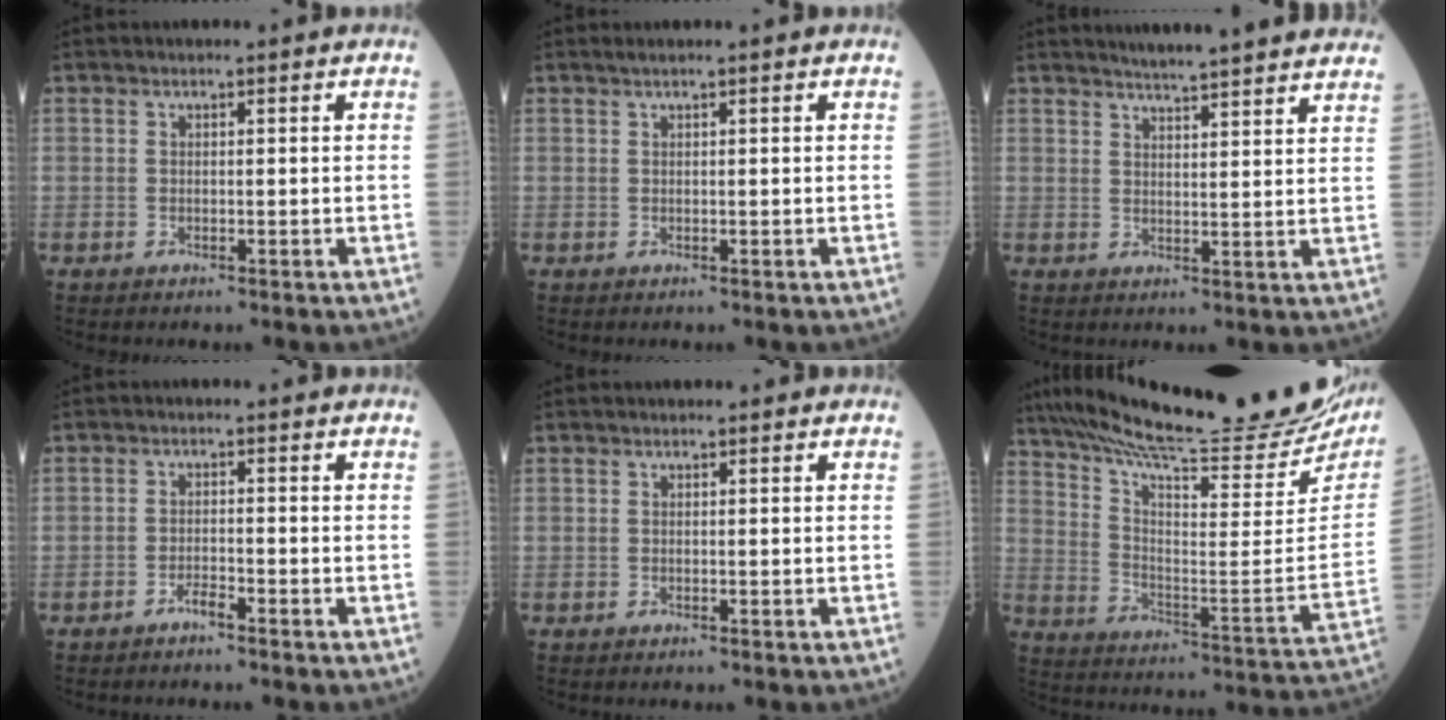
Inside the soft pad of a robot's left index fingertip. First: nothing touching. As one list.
[{"total": 0.7, "force": [0.6, -0.2, 0.4], "torque": [-0.018, 0.009, 0.018]}, {"total": 14.4, "force": [13.3, 0.3, 5.6], "torque": [-0.079, -0.007, 0.157]}, {"total": 1.5, "force": [-1.3, 0.1, 0.7], "torque": [-0.016, 0.000, -0.026]}, {"total": 0.0}, {"total": 27.8, "force": [24.6, 1.7, 12.7], "torque": [-0.221, -0.085, 0.343]}]